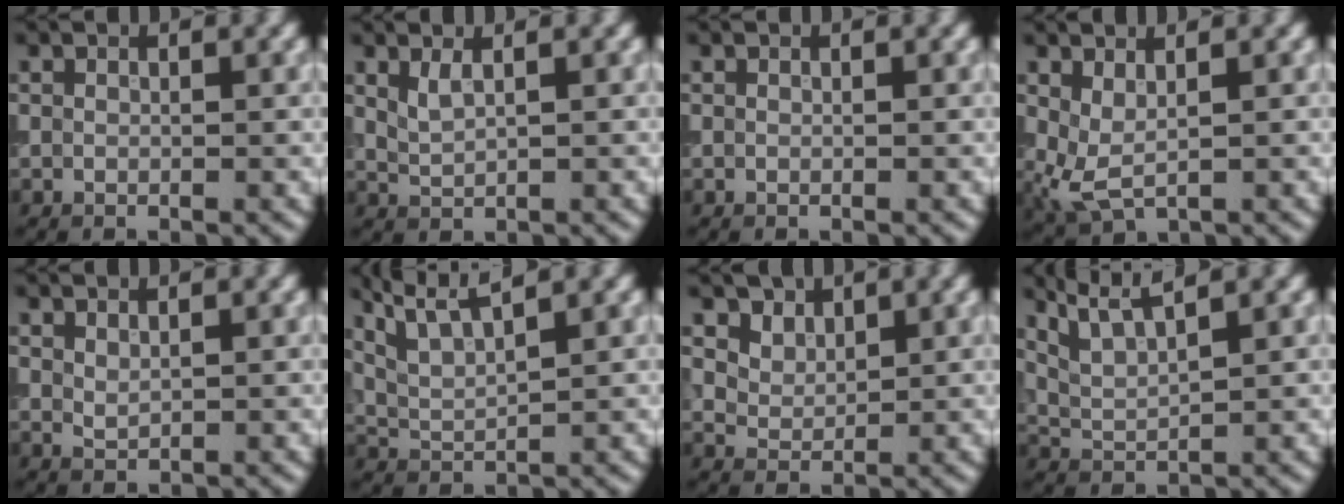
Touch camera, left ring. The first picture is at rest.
{"total": 1.5, "force": [1.0, 0.5, 1.0], "torque": [-0.024, -0.003, 0.024]}
{"total": 0.0}
{"total": 2.6, "force": [0.9, 1.1, 2.2], "torque": [-0.057, -0.006, 0.018]}
{"total": 0.8, "force": [0.6, 0.3, 0.4], "torque": [-0.012, -0.001, 0.017]}
{"total": 5.5, "force": [4.1, 1.2, 3.5], "torque": [-0.070, 0.022, 0.061]}
{"total": 3.4, "force": [2.5, 2.1, 1.2], "torque": [-0.040, -0.016, 0.066]}
{"total": 4.4, "force": [3.5, 0.9, 2.6], "torque": [-0.058, 0.016, 0.064]}